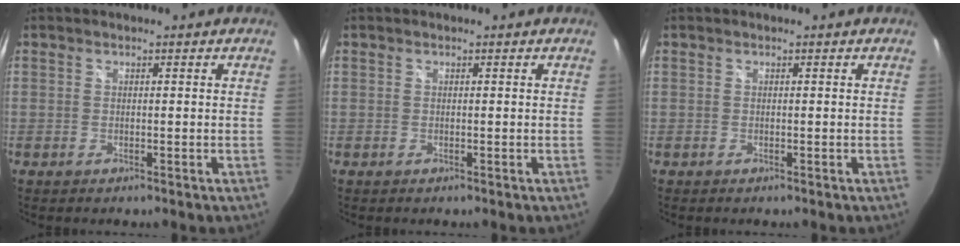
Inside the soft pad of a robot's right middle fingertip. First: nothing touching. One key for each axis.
{"total": 0.0}
{"total": 0.0}